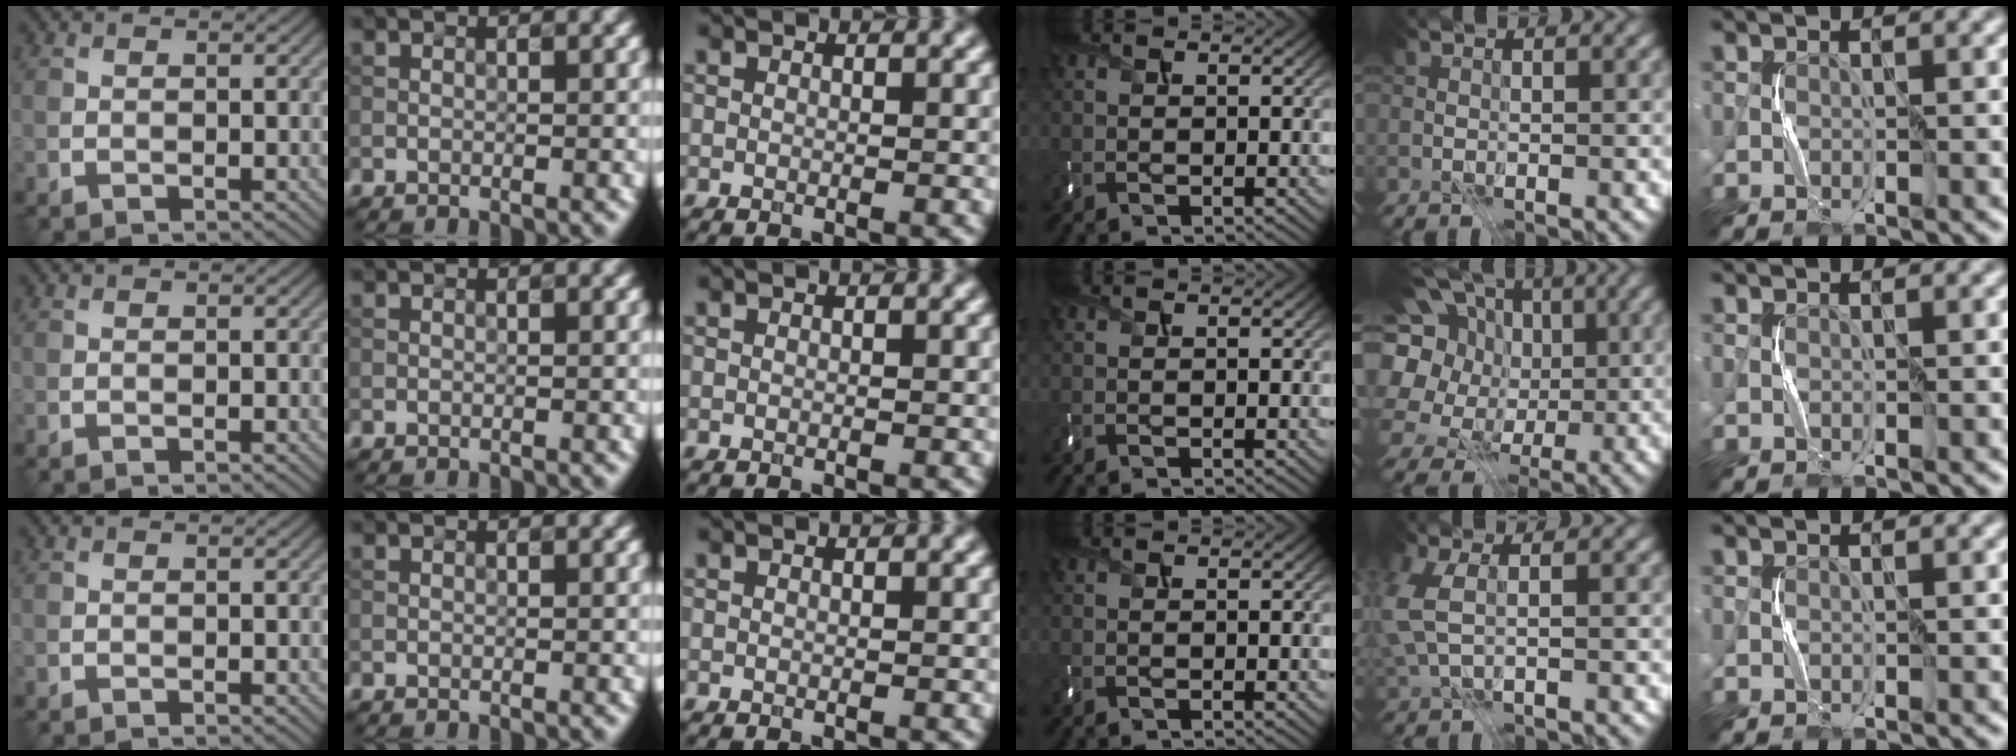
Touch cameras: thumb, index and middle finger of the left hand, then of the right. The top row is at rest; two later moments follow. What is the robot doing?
{"motion": "press", "object": "keyboard"}